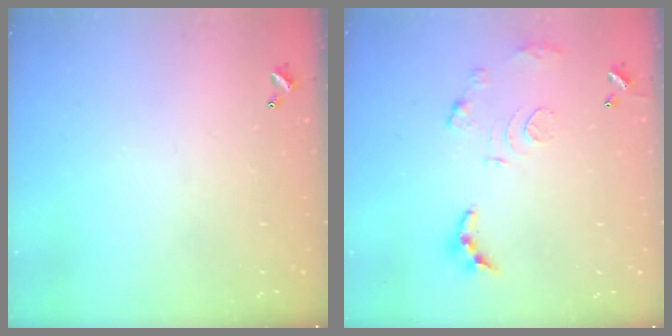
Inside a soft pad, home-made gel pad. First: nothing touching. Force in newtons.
{"total": 11.6, "press": 11.5, "slide": 0.8}